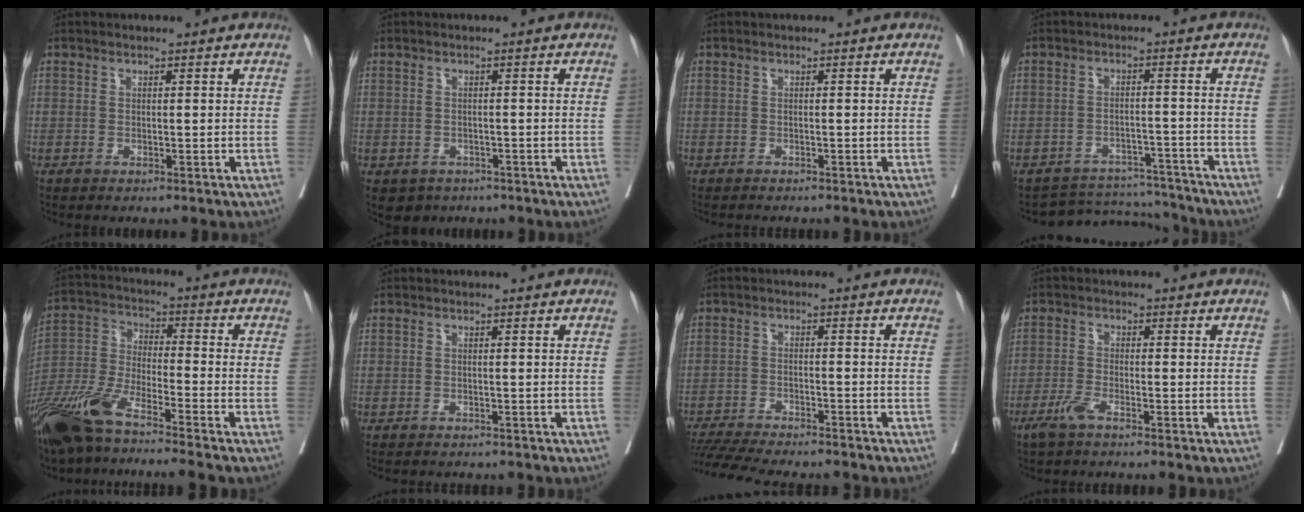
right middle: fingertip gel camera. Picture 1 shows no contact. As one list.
[{"total": 3.0, "force": [-1.8, 2.3, 0.7], "torque": [-0.008, 0.004, -0.021]}, {"total": 2.0, "force": [-1.8, 0.1, 1.0], "torque": [-0.015, -0.003, -0.019]}, {"total": 7.1, "force": [-6.8, 1.1, -1.7], "torque": [0.025, 0.030, -0.093]}, {"total": 15.8, "force": [-12.2, 0.7, 10.0], "torque": [-0.222, -0.030, -0.236]}, {"total": 3.3, "force": [-3.0, 0.7, 1.2], "torque": [-0.015, -0.002, -0.035]}, {"total": 15.5, "force": [-14.0, 1.8, 6.5], "torque": [-0.134, -0.022, -0.204]}, {"total": 3.3, "force": [-2.5, 0.1, 2.2], "torque": [-0.050, -0.005, -0.056]}]